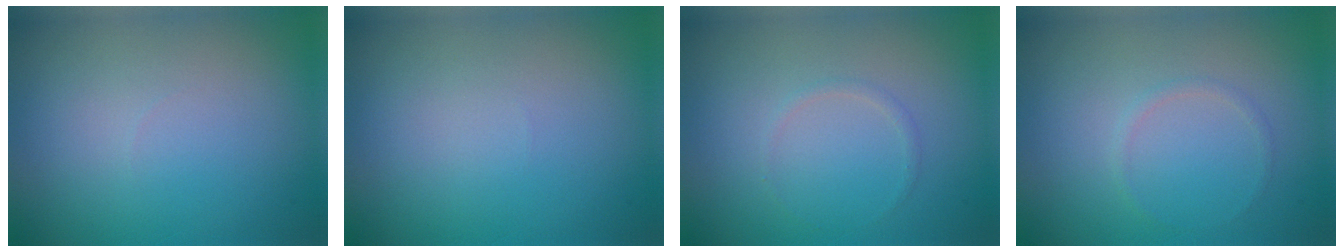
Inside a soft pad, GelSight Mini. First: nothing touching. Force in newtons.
{"total": 0.0}
{"total": 0.6, "press": 0.6, "slide": 0.0}
{"total": 0.7, "press": 0.7, "slide": 0.1}